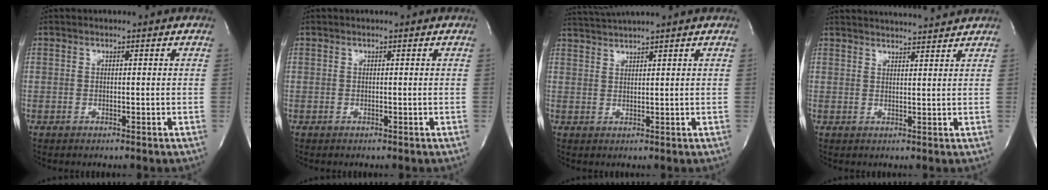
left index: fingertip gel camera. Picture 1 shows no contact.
{"total": 0.0}
{"total": 4.4, "force": [4.0, -1.5, 1.2], "torque": [-0.021, 0.013, 0.075]}
{"total": 9.0, "force": [8.8, -0.1, 2.2], "torque": [-0.036, 0.011, 0.115]}